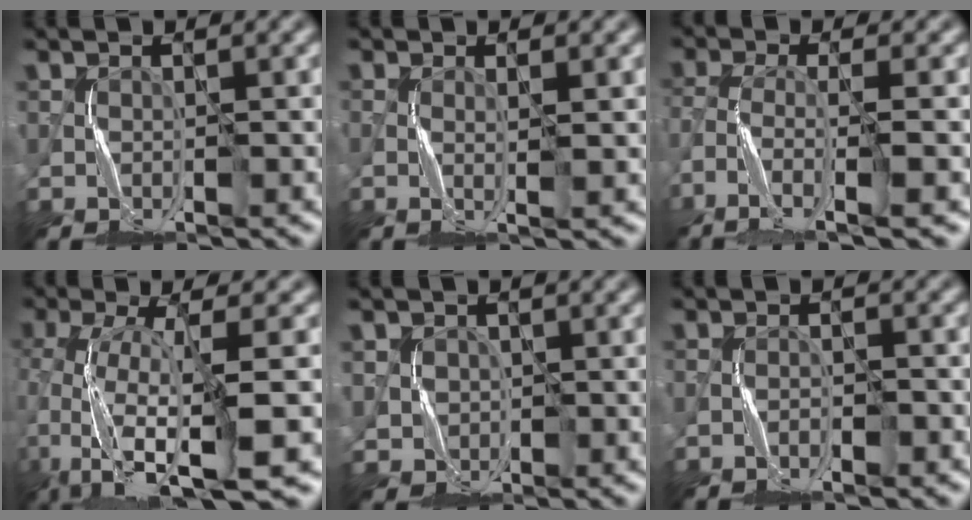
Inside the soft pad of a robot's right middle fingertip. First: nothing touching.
{"total": 0.9, "force": [-0.2, -0.1, 0.9], "torque": [-0.015, 0.001, -0.007]}
{"total": 6.2, "force": [-4.3, 1.1, 4.3], "torque": [-0.078, -0.003, -0.093]}
{"total": 9.7, "force": [-3.8, 2.4, 8.6], "torque": [-0.157, -0.011, -0.070]}
{"total": 3.3, "force": [0.8, 3.1, 0.8], "torque": [-0.045, 0.006, 0.026]}
{"total": 1.8, "force": [-1.5, 0.4, 0.9], "torque": [-0.006, 0.011, -0.029]}